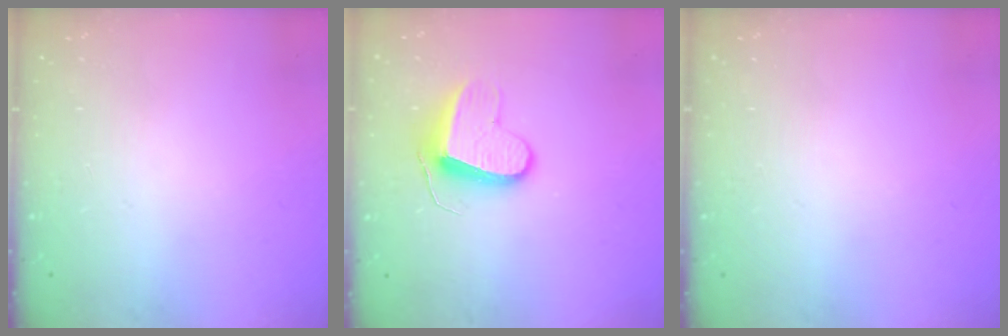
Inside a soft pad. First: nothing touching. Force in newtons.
{"total": 9.5, "press": 9.5, "slide": 0.7}
{"total": 0.0}